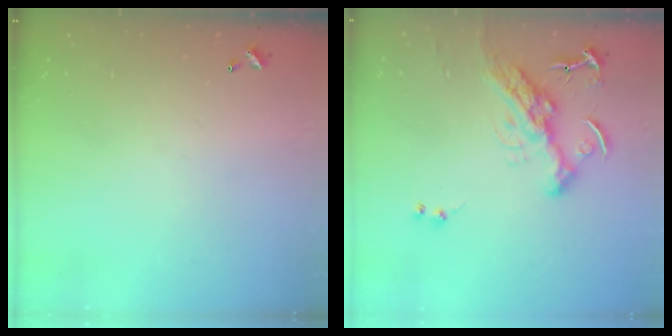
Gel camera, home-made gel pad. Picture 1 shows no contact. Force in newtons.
{"total": 12.7, "press": 12.6, "slide": 1.7}